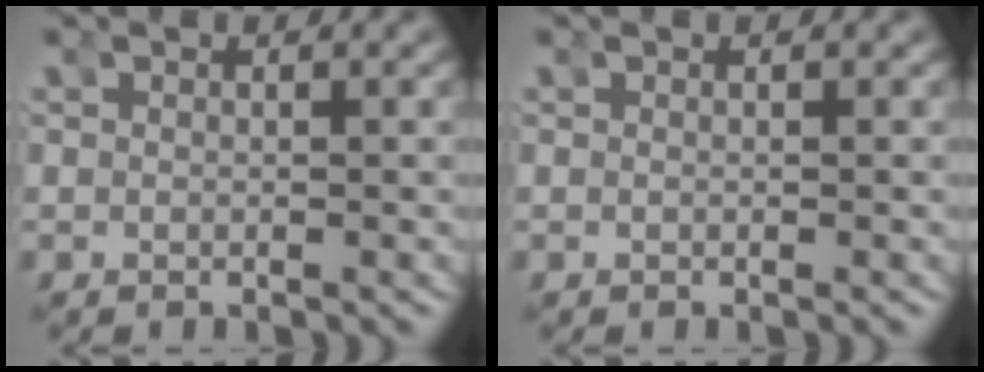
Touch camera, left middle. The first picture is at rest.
{"total": 0.0}